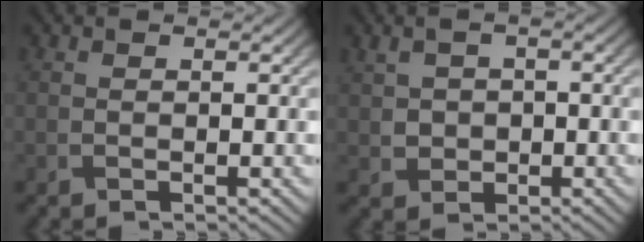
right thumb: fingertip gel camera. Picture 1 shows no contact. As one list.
[{"total": 3.2, "force": [0.3, 2.5, 2.0], "torque": [-0.047, -0.002, 0.008]}]